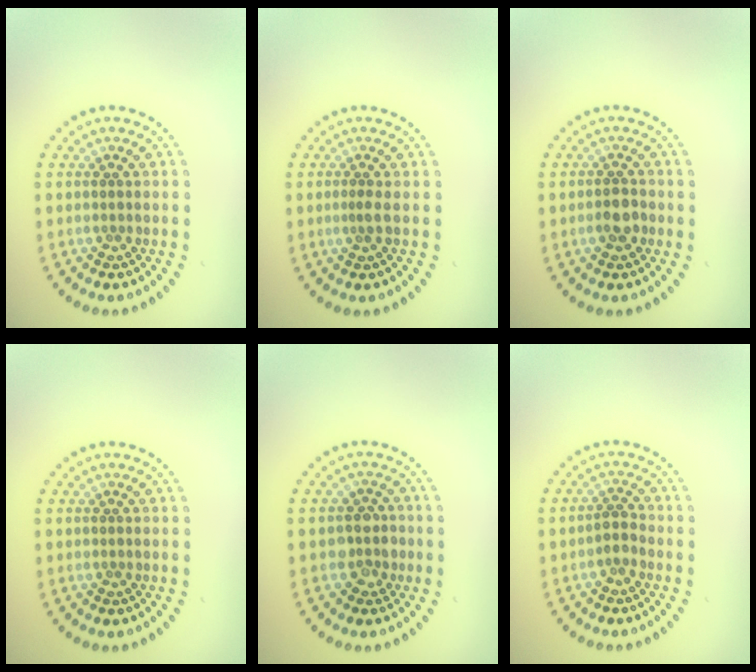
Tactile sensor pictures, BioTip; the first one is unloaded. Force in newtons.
{"total": 0.7, "press": 0.3, "slide": 0.7}
{"total": 1.9, "press": 1.8, "slide": 0.5}
{"total": 0.0}
{"total": 2.3, "press": 2.0, "slide": 1.1}
{"total": 1.5, "press": 1.2, "slide": 0.9}